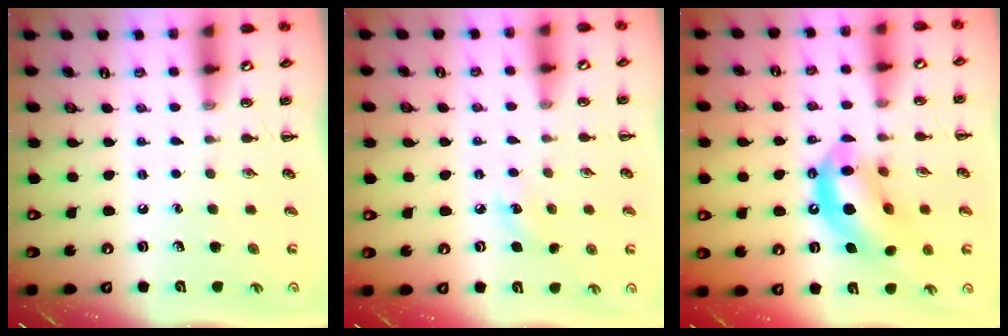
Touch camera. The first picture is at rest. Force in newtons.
{"total": 5.7, "press": 5.5, "slide": 1.4}
{"total": 13.8, "press": 13.4, "slide": 3.5}